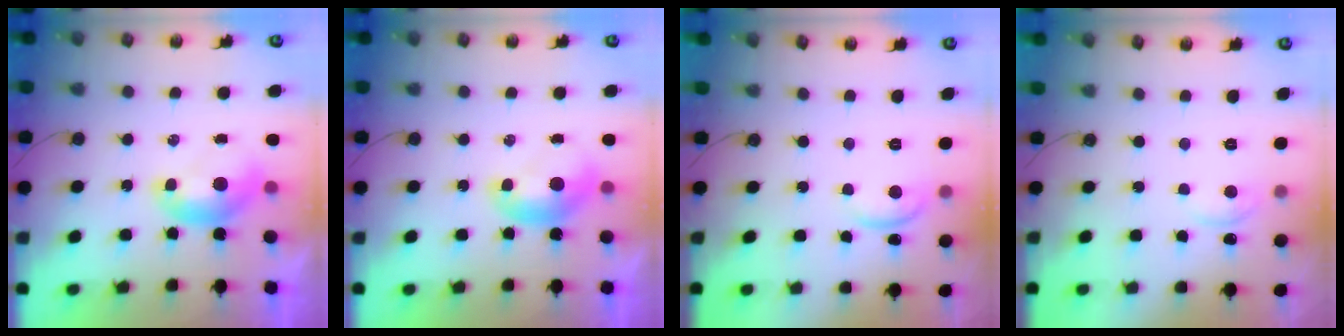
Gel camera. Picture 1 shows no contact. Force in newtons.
{"total": 0.0}
{"total": 2.0, "press": 2.0, "slide": 0.4}
{"total": 2.6, "press": 2.6, "slide": 0.1}